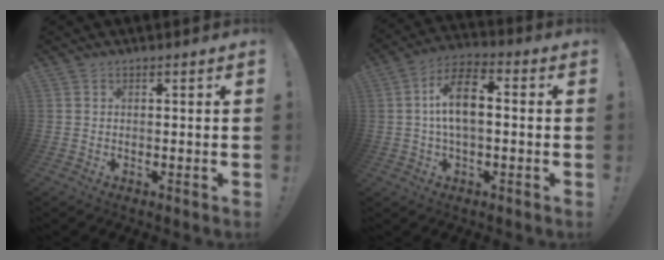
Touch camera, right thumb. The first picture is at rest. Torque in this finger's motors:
{"motor_torque": [0.03, 0.56, 0.53, 0.40, 0.22]}